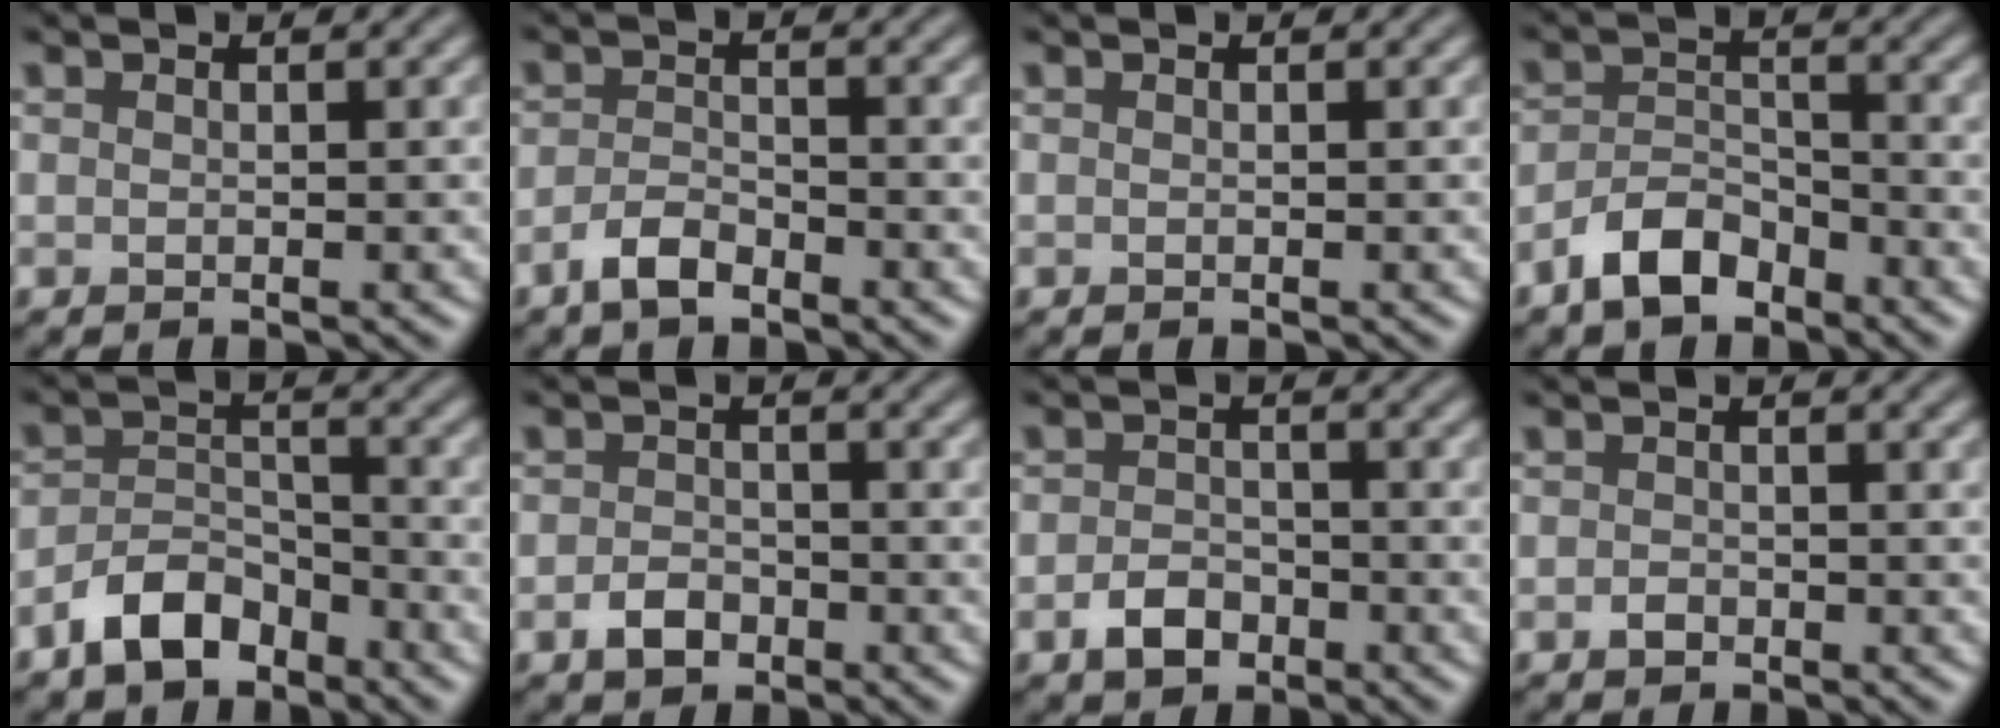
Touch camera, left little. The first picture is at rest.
{"total": 2.5, "force": [-1.9, 0.9, 1.3], "torque": [-0.028, 0.004, -0.044]}
{"total": 0.0}
{"total": 4.1, "force": [-3.1, 1.9, 1.9], "torque": [-0.032, 0.005, -0.065]}
{"total": 4.6, "force": [-3.4, 2.4, 2.1], "torque": [-0.031, 0.003, -0.071]}
{"total": 2.5, "force": [-1.4, 1.6, 1.2], "torque": [-0.015, 0.002, -0.033]}
{"total": 2.9, "force": [-1.6, 1.9, 1.4], "torque": [-0.019, 0.003, -0.037]}
{"total": 1.1, "force": [-0.6, 0.8, 0.5], "torque": [-0.006, -0.001, -0.017]}